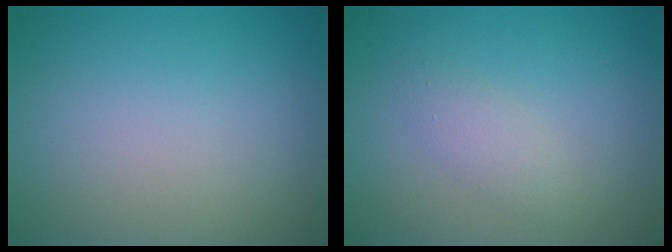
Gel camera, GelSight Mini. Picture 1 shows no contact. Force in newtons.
{"total": 1.6, "press": 1.6, "slide": 0.1}